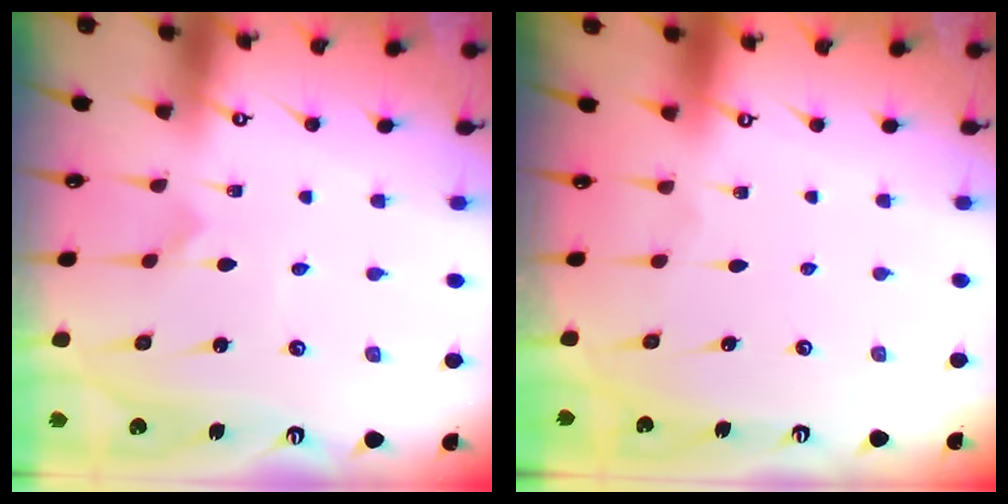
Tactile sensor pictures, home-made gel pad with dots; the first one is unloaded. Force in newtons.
{"total": 0.0}